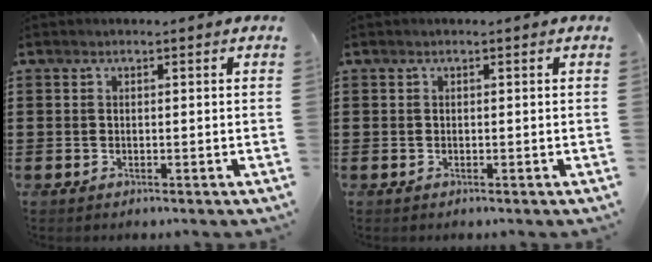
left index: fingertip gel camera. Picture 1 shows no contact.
{"total": 0.0}